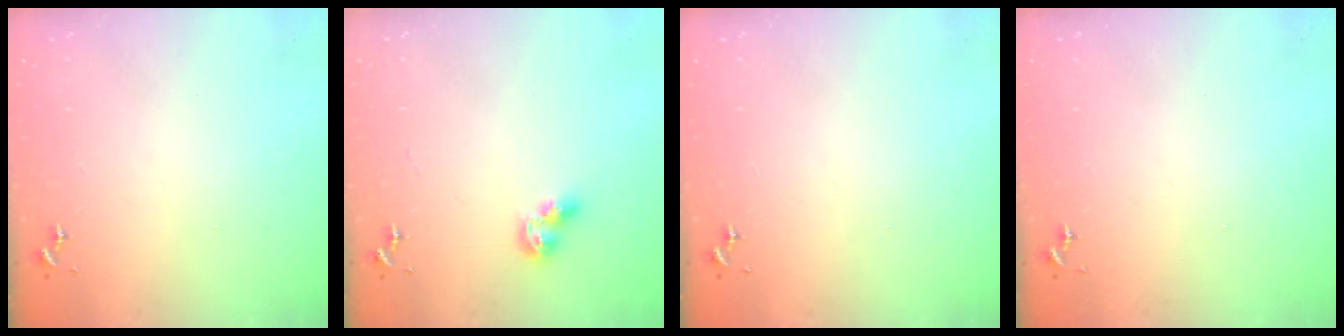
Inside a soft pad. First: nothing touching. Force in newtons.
{"total": 6.6, "press": 6.6, "slide": 0.4}
{"total": 0.0}
{"total": 0.0}